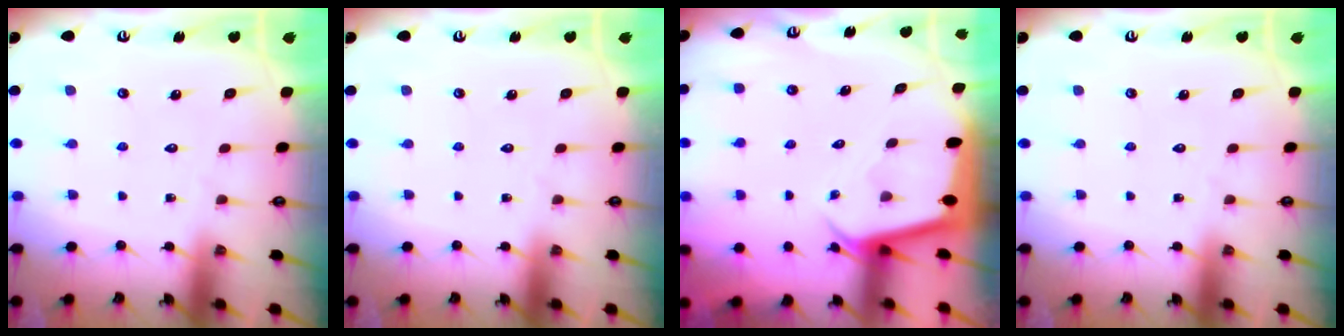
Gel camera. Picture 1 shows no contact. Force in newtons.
{"total": 0.0}
{"total": 2.1, "press": 2.1, "slide": 0.1}
{"total": 0.0}